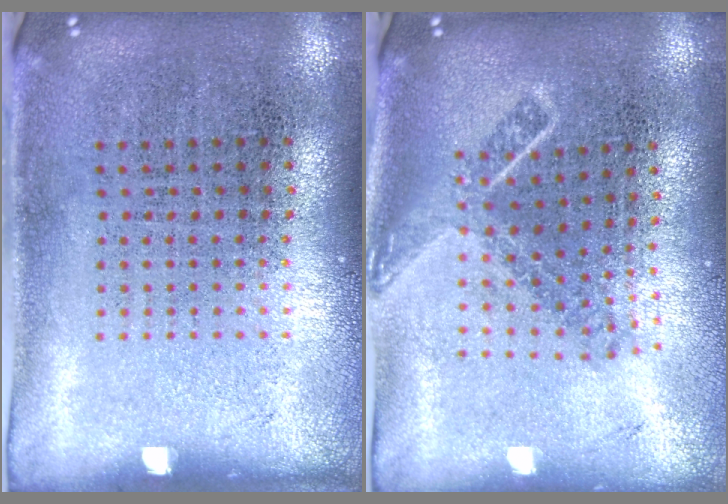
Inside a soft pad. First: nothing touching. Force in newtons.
{"total": 1.8, "press": 1.3, "slide": 1.2}